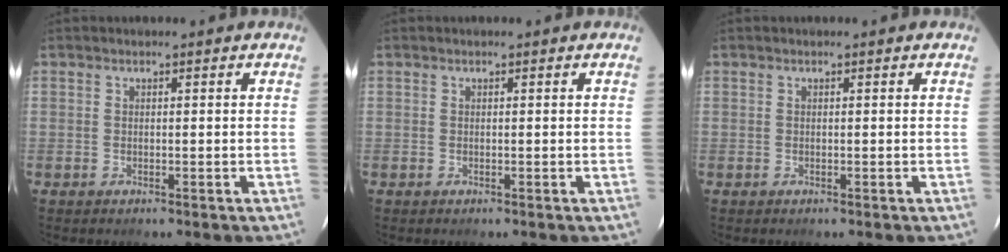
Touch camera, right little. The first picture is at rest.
{"total": 0.0}
{"total": 0.0}